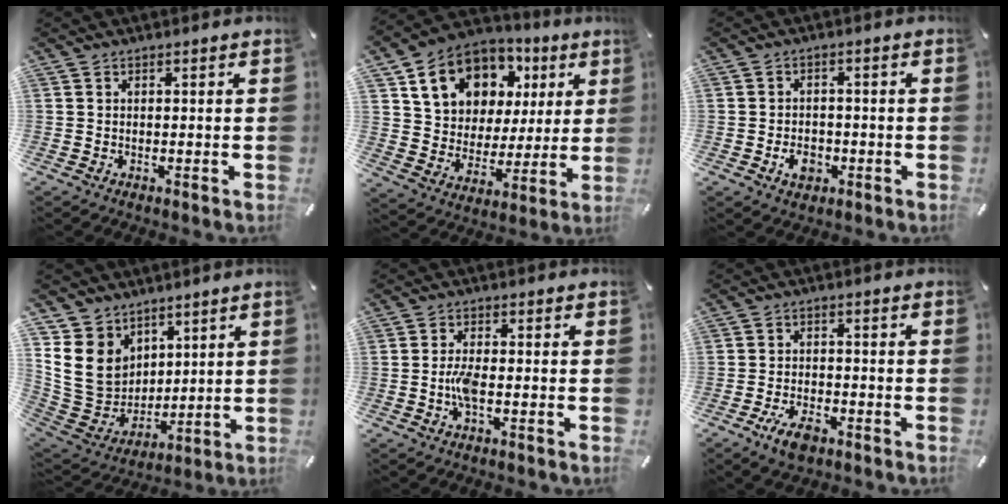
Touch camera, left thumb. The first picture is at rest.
{"total": 15.0, "force": [7.0, 12.1, 5.5], "torque": [-0.107, -0.023, 0.136]}
{"total": 5.2, "force": [-2.0, 3.8, 2.8], "torque": [-0.059, 0.006, -0.036]}
{"total": 13.7, "force": [4.4, 11.7, 5.5], "torque": [-0.133, -0.029, 0.092]}
{"total": 4.3, "force": [-1.1, 1.2, 4.0], "torque": [-0.090, -0.003, -0.025]}
{"total": 5.8, "force": [-3.4, 2.9, 3.6], "torque": [-0.072, 0.015, -0.062]}